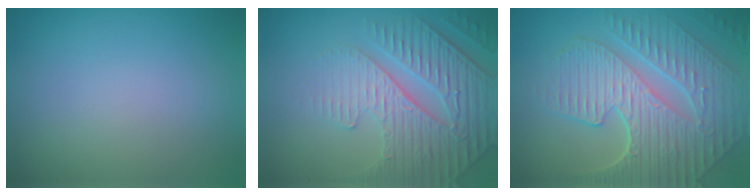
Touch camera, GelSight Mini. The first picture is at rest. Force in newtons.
{"total": 4.6, "press": 4.3, "slide": 1.6}
{"total": 9.1, "press": 6.1, "slide": 6.7}